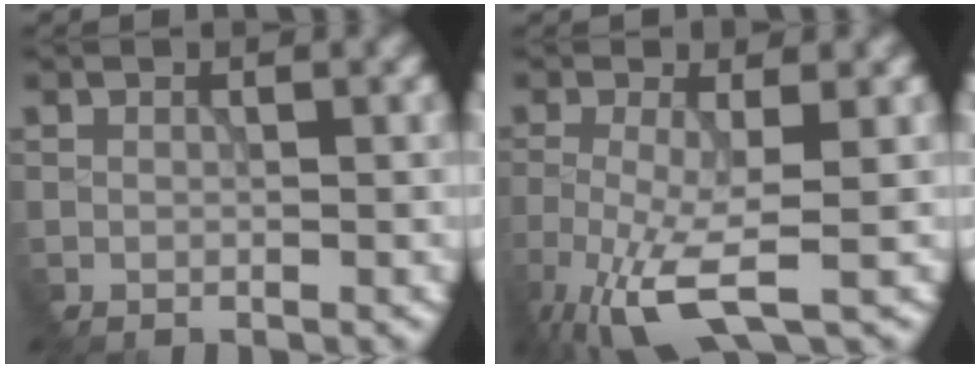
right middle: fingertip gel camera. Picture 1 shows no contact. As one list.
[{"total": 5.8, "force": [-3.2, 1.1, 4.7], "torque": [-0.109, -0.014, -0.064]}]